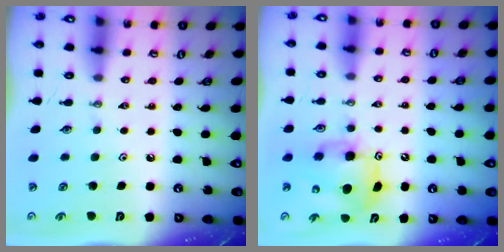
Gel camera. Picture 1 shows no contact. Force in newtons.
{"total": 8.1, "press": 8.0, "slide": 0.8}